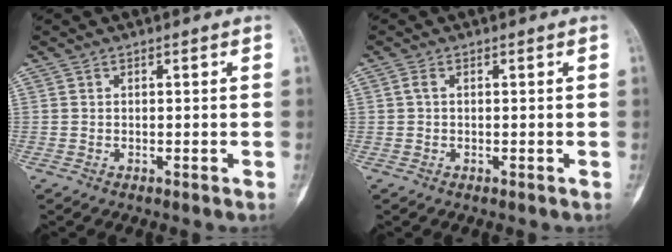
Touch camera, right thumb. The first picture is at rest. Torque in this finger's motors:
{"motor_torque": [-0.46, 0.34, 0.18, 0.10, -0.08]}